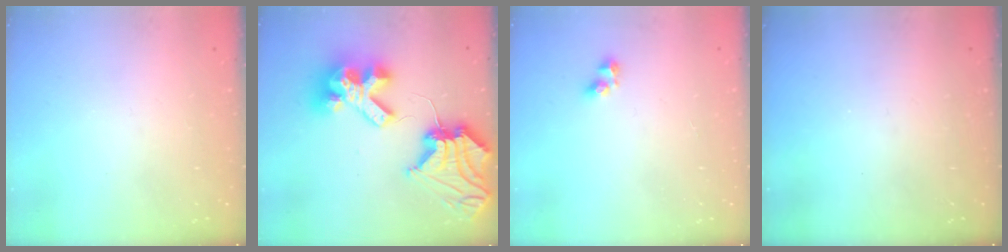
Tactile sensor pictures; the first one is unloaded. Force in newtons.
{"total": 19.4, "press": 19.2, "slide": 2.5}
{"total": 3.9, "press": 3.8, "slide": 0.9}
{"total": 0.0}